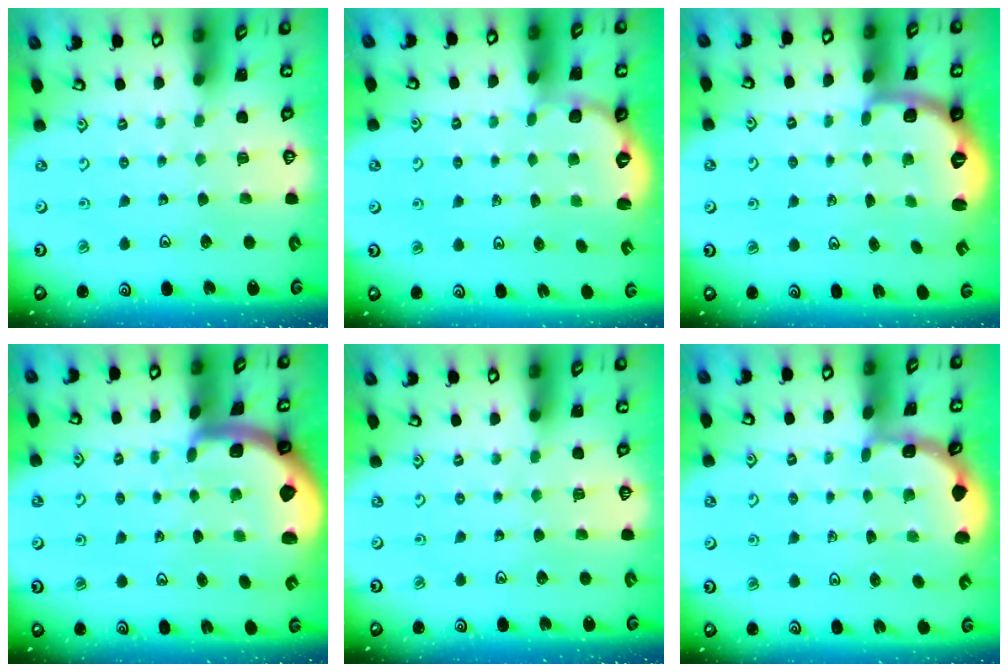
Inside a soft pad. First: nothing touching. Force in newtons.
{"total": 2.4, "press": 1.9, "slide": 1.5}
{"total": 2.7, "press": 1.6, "slide": 2.2}
{"total": 2.4, "press": 2.4, "slide": 0.3}
{"total": 0.0}
{"total": 2.1, "press": 2.1, "slide": 0.2}